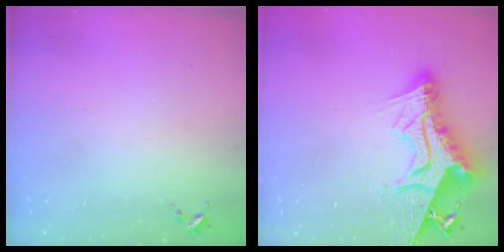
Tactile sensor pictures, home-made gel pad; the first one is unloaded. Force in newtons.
{"total": 19.7, "press": 19.6, "slide": 1.6}